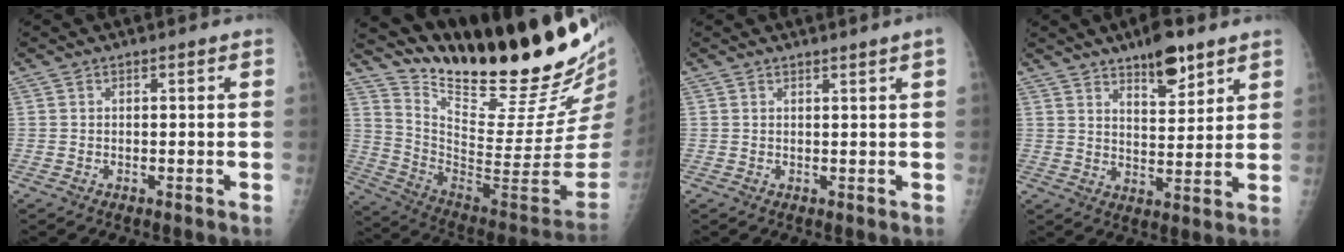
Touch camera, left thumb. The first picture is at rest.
{"total": 30.2, "force": [24.0, 5.3, 17.6], "torque": [-0.255, -0.164, 0.367]}
{"total": 1.5, "force": [1.1, -0.6, 0.8], "torque": [-0.017, -0.009, 0.021]}
{"total": 8.9, "force": [6.1, 3.1, 5.6], "torque": [-0.066, -0.040, 0.098]}